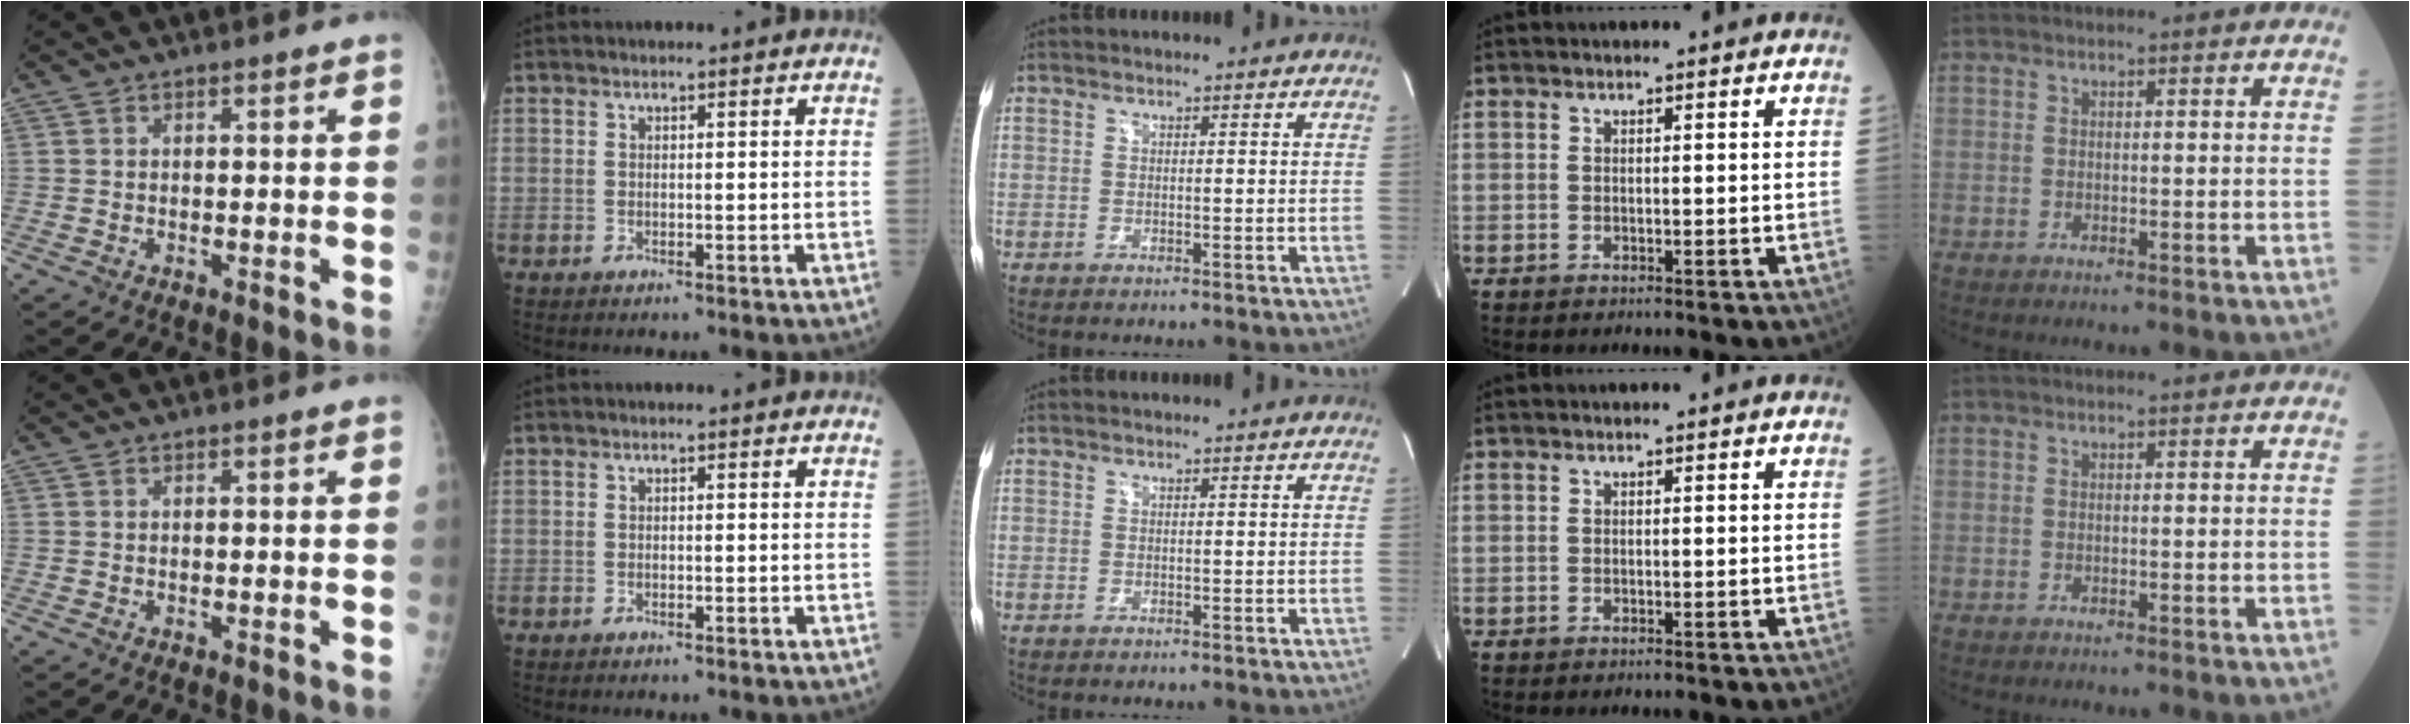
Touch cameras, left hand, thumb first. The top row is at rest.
{}